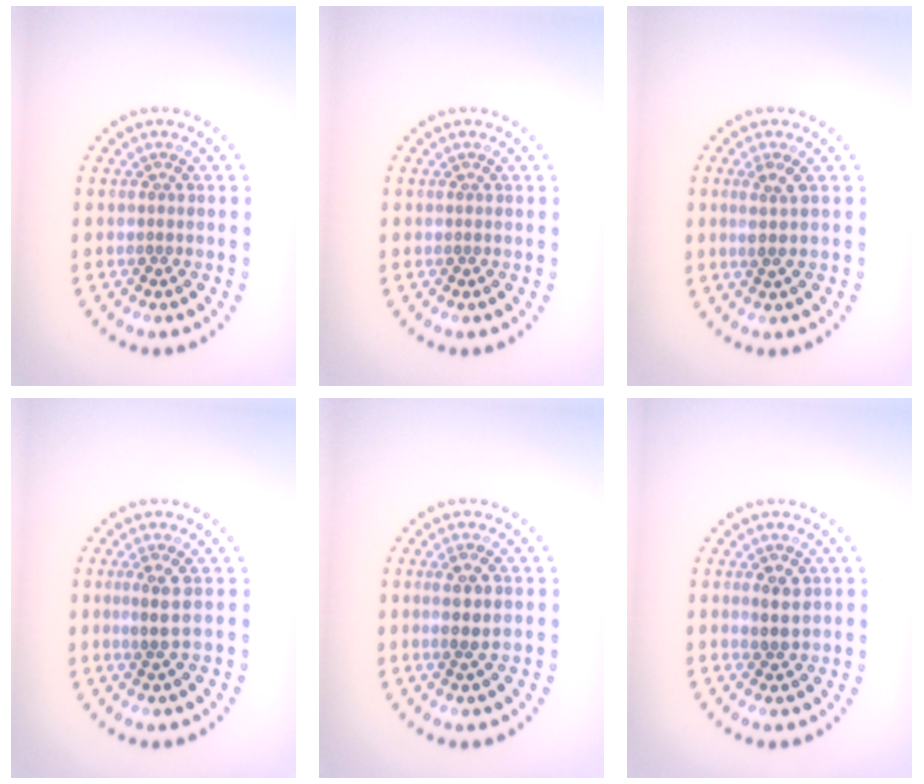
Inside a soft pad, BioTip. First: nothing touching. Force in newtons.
{"total": 0.0}
{"total": 1.7, "press": 1.3, "slide": 1.1}
{"total": 1.8, "press": 1.6, "slide": 0.9}
{"total": 2.4, "press": 2.2, "slide": 1.0}
{"total": 2.0, "press": 2.0, "slide": 0.4}